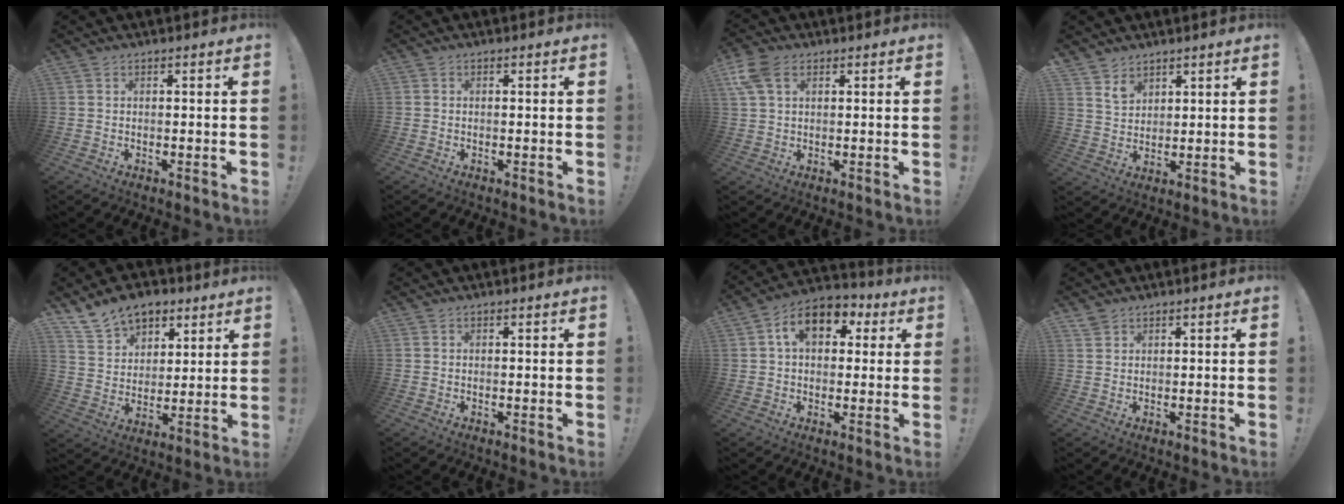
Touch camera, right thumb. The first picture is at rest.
{"total": 0.0}
{"total": 7.6, "force": [3.4, 4.5, 5.1], "torque": [-0.114, 0.001, 0.068]}
{"total": 5.5, "force": [4.3, 3.3, 1.1], "torque": [-0.017, -0.033, 0.082]}
{"total": 13.0, "force": [8.8, 8.6, 4.3], "torque": [-0.064, -0.056, 0.168]}
{"total": 0.0}
{"total": 11.3, "force": [3.8, 7.4, 7.7], "torque": [-0.117, 0.002, 0.069]}
{"total": 1.9, "force": [1.6, 0.9, 0.4], "torque": [-0.001, -0.009, 0.031]}